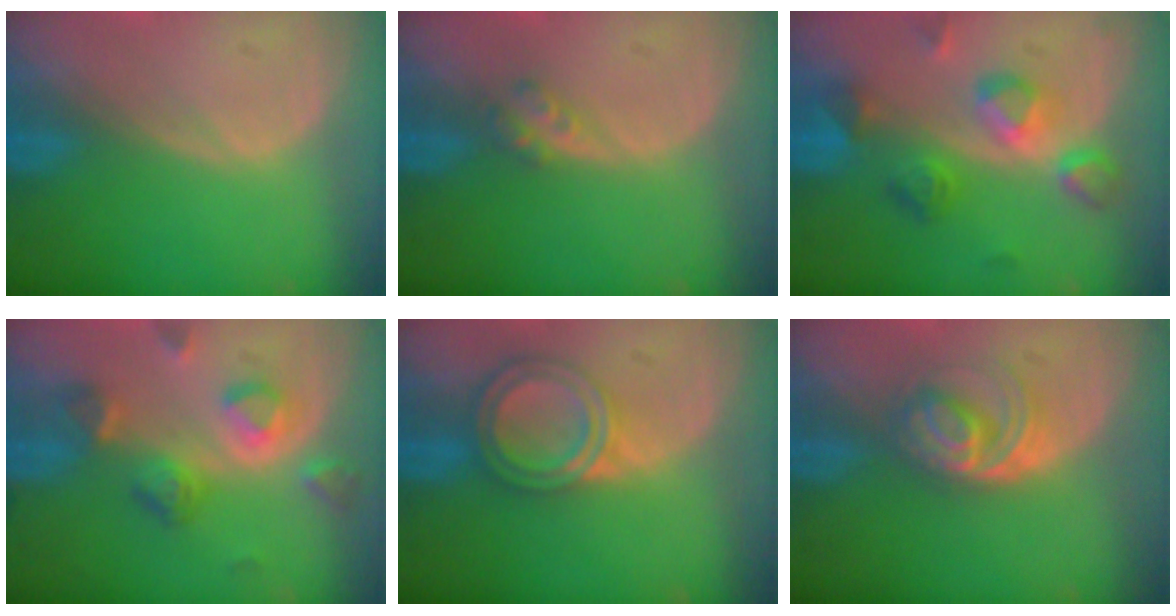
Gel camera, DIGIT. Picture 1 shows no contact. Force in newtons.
{"total": 2.5, "press": 2.1, "slide": 1.4}
{"total": 7.5, "press": 7.5, "slide": 0.9}
{"total": 7.0, "press": 6.9, "slide": 1.2}
{"total": 6.1, "press": 5.5, "slide": 2.8}
{"total": 6.3, "press": 5.4, "slide": 3.1}